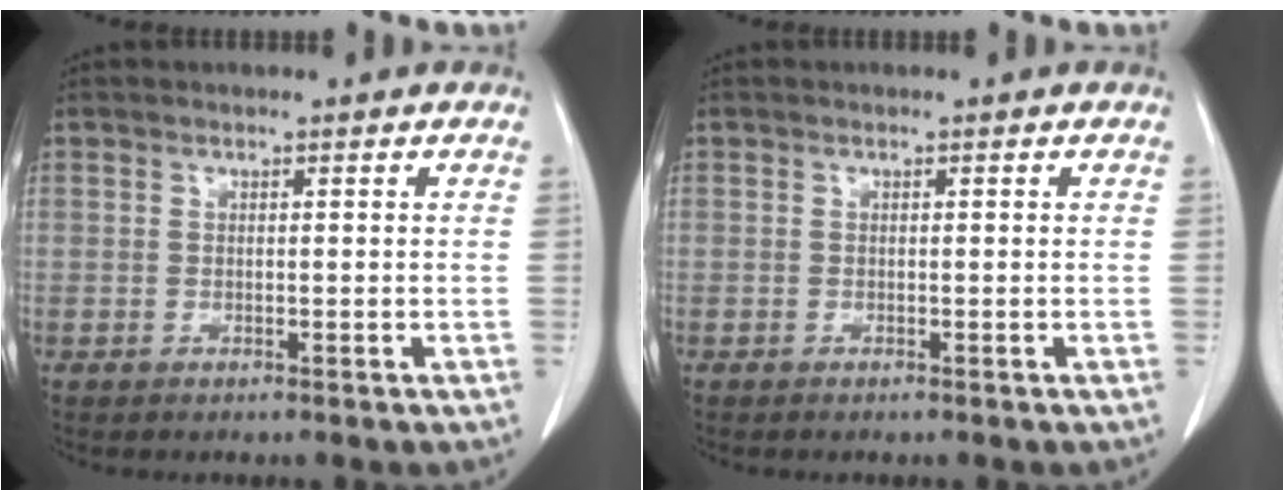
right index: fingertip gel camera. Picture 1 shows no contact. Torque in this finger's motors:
{"motor_torque": [-0.03, 0.00, 0.03, 0.02]}